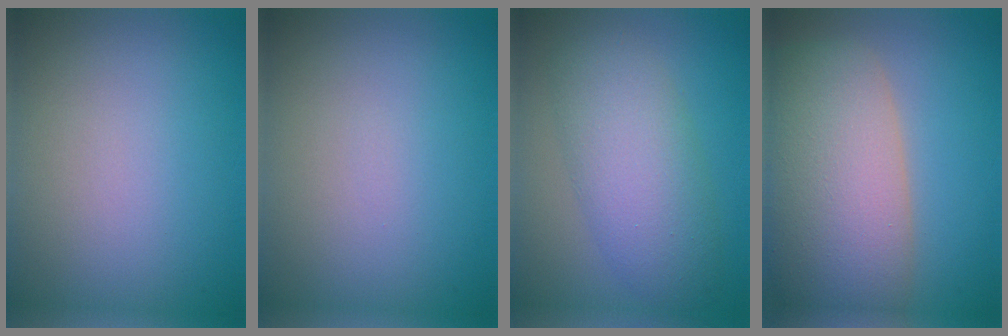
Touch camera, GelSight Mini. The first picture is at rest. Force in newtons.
{"total": 0.0}
{"total": 6.1, "press": 6.1, "slide": 0.2}
{"total": 11.6, "press": 11.6, "slide": 0.9}